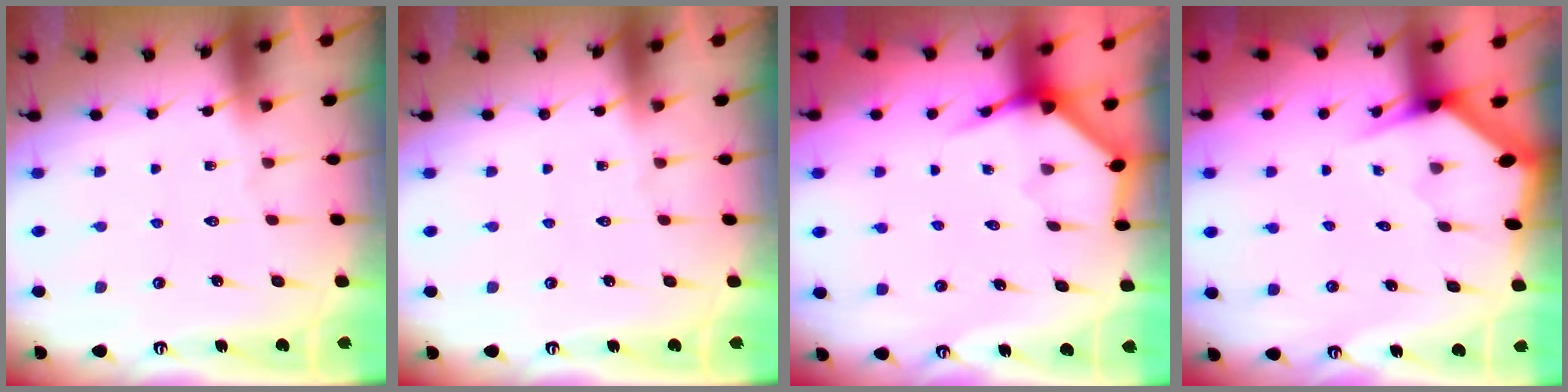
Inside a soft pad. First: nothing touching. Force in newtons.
{"total": 0.0}
{"total": 3.9, "press": 3.9, "slide": 0.3}
{"total": 2.8, "press": 2.8, "slide": 0.3}